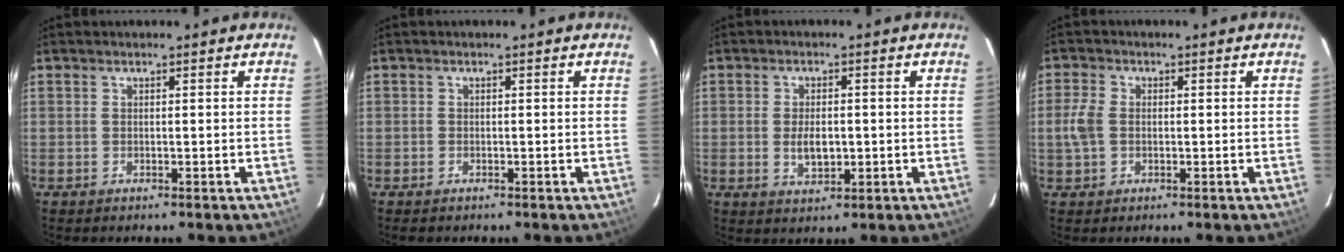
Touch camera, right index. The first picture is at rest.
{"total": 0.9, "force": [-0.7, 0.5, 0.0], "torque": [-0.002, 0.001, -0.012]}
{"total": 4.8, "force": [-0.6, 2.6, 3.9], "torque": [-0.073, -0.005, -0.006]}
{"total": 4.0, "force": [-0.4, 2.9, 2.7], "torque": [-0.067, 0.006, -0.008]}